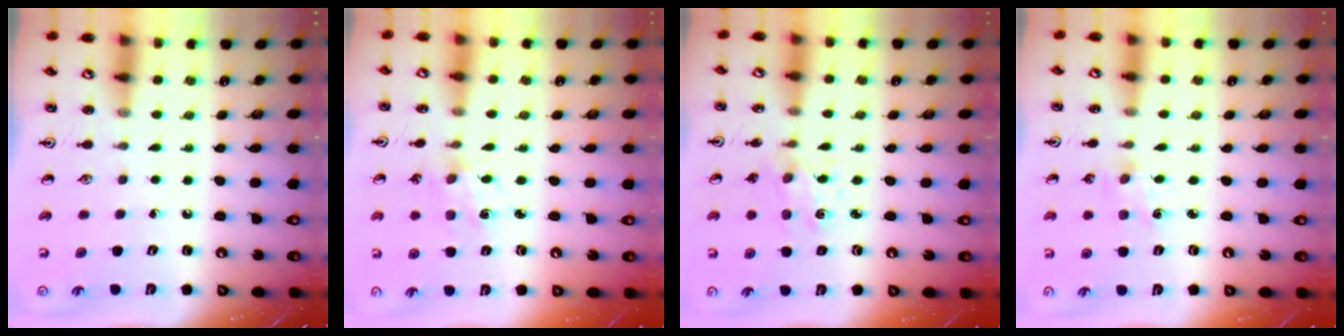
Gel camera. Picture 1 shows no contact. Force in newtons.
{"total": 2.4, "press": 2.4, "slide": 0.0}
{"total": 1.3, "press": 1.3, "slide": 0.1}
{"total": 3.3, "press": 3.3, "slide": 0.4}